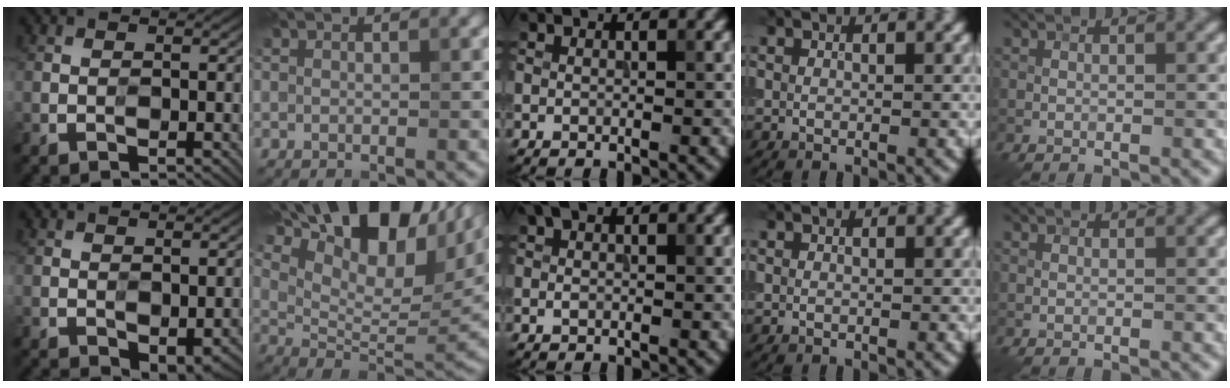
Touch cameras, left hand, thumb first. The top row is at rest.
{"thumb": {"total": 4.4, "force": [-2.4, 2.0, 3.1], "torque": [-0.049, -0.019, -0.029]}, "index": {"total": 17.8, "force": [10.9, 7.6, 11.9], "torque": [-0.202, 0.048, 0.178]}, "middle": {"total": 1.3, "force": [0.3, 0.7, 1.0], "torque": [-0.020, 0.005, 0.002]}}